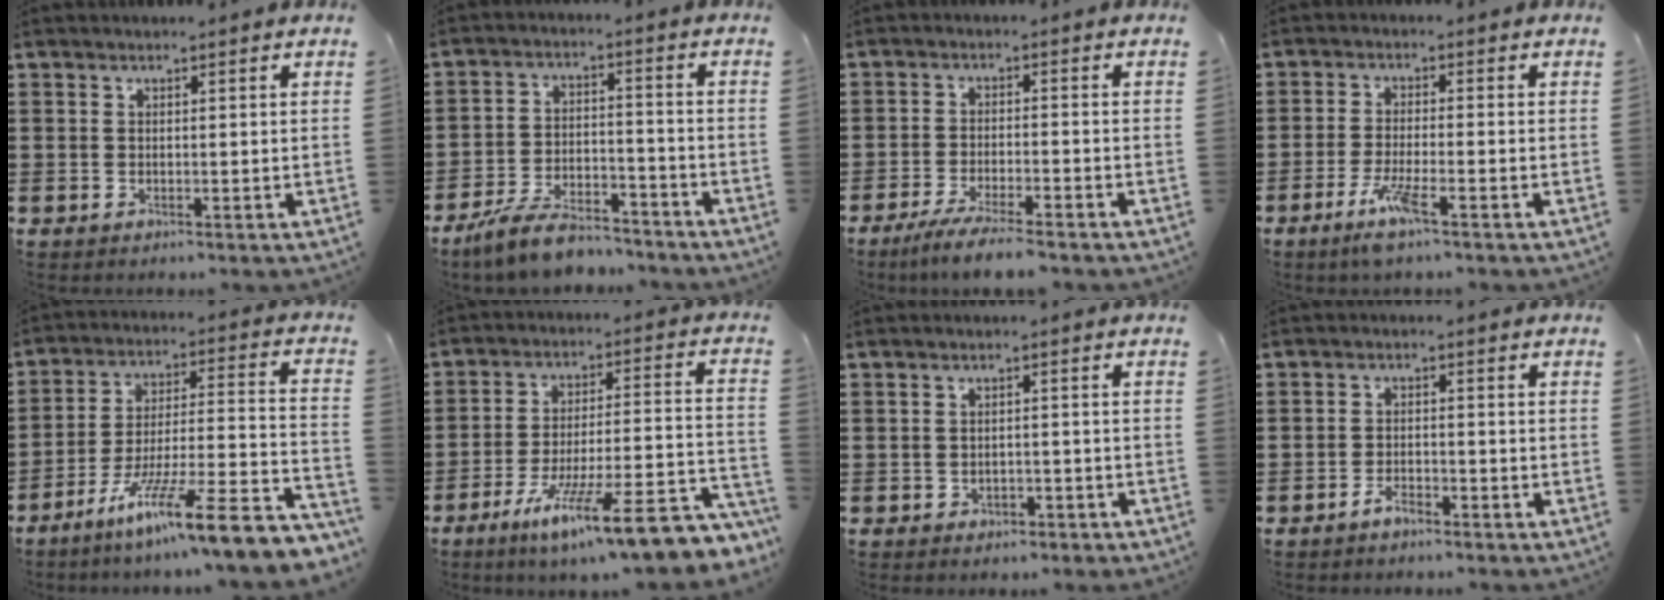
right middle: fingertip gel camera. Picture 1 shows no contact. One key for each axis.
{"total": 7.8, "fx": -7.0, "fy": 1.8, "fz": 3.0, "tx": -0.066, "ty": 0.013, "tz": -0.136}
{"total": 4.7, "fx": -4.1, "fy": -0.1, "fz": 2.3, "tx": -0.050, "ty": -0.014, "tz": -0.079}
{"total": 5.3, "fx": -3.0, "fy": 0.5, "fz": 4.4, "tx": -0.095, "ty": -0.014, "tz": -0.055}
{"total": 12.8, "fx": -9.0, "fy": 0.6, "fz": 9.0, "tx": -0.139, "ty": 0.006, "tz": -0.164}
{"total": 14.5, "fx": -10.4, "fy": 2.1, "fz": 10.0, "tx": -0.149, "ty": 0.029, "tz": -0.177}
{"total": 1.3, "fx": -1.0, "fy": 0.8, "fz": 0.2, "tx": -0.008, "ty": 0.001, "tz": -0.023}
{"total": 2.4, "fx": -2.0, "fy": 0.7, "fz": 1.2, "tx": -0.022, "ty": 0.005, "tz": -0.040}